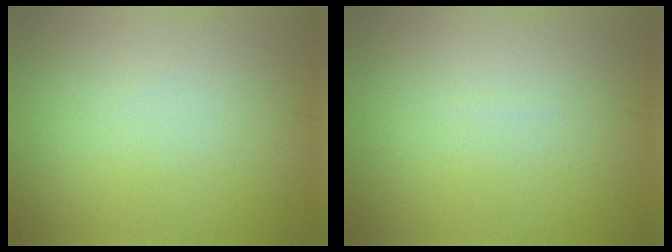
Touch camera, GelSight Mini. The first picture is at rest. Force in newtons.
{"total": 0.0}